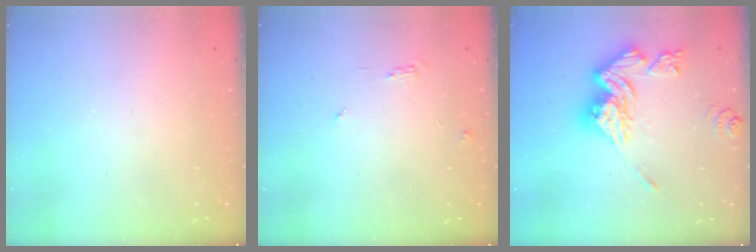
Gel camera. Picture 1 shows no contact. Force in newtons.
{"total": 5.3, "press": 5.3, "slide": 0.5}
{"total": 17.8, "press": 17.7, "slide": 1.6}